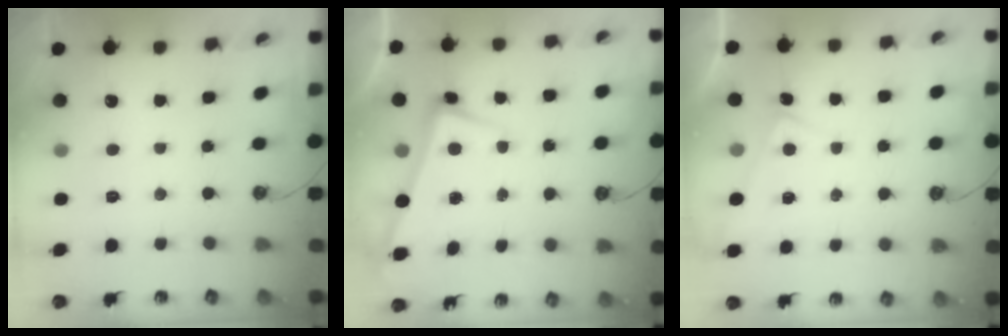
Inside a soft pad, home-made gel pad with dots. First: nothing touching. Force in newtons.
{"total": 2.7, "press": 2.6, "slide": 0.7}
{"total": 5.8, "press": 5.8, "slide": 0.2}